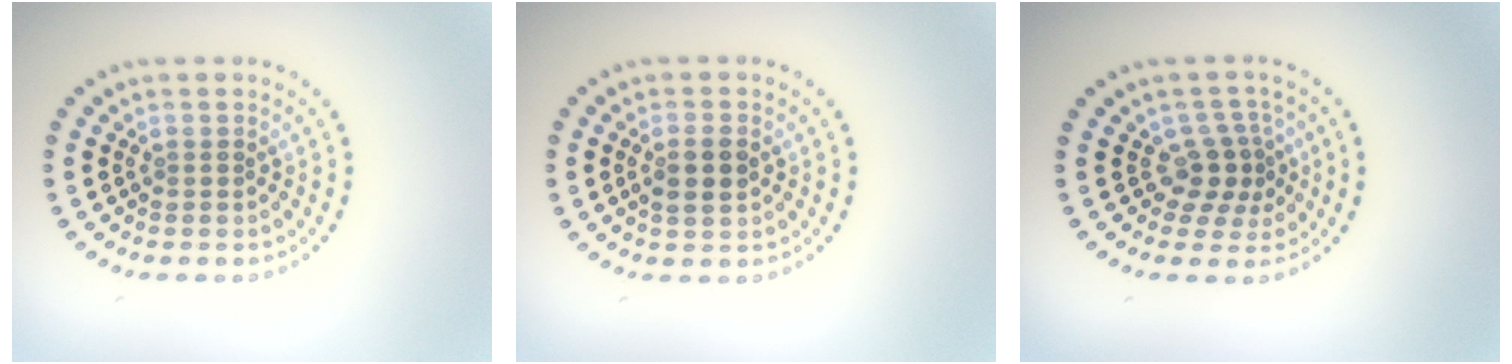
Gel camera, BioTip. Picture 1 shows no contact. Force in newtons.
{"total": 2.2, "press": 2.2, "slide": 0.4}
{"total": 2.9, "press": 2.3, "slide": 1.9}